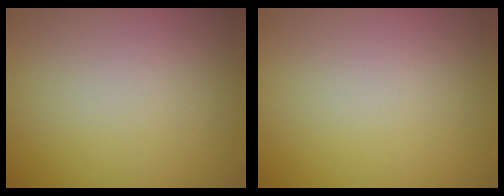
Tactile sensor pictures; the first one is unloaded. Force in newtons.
{"total": 0.0}